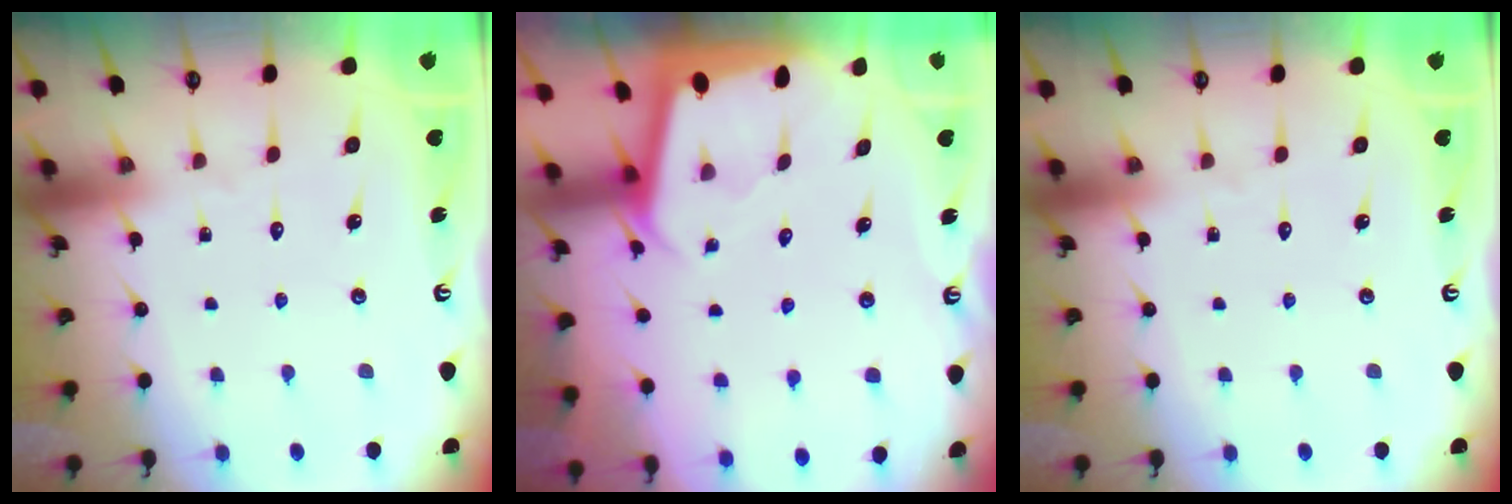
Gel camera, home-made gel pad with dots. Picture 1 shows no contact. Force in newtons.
{"total": 1.9, "press": 1.9, "slide": 0.1}
{"total": 0.0}